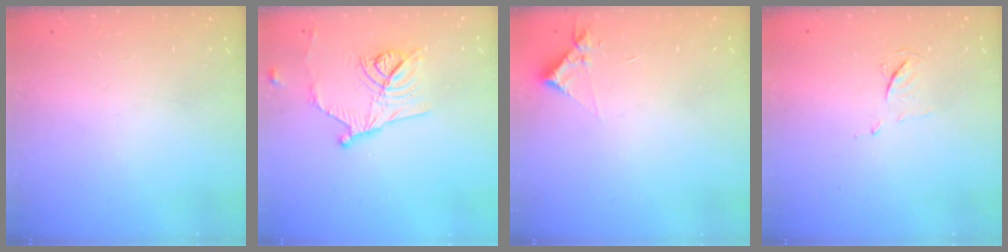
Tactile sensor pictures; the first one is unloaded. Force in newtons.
{"total": 13.6, "press": 13.4, "slide": 2.4}
{"total": 3.9, "press": 3.9, "slide": 0.5}
{"total": 5.6, "press": 5.6, "slide": 0.8}